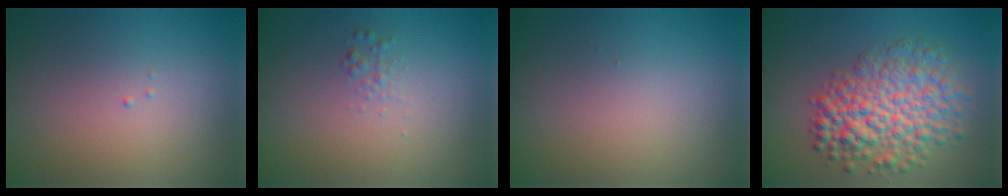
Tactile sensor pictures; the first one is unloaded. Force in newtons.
{"total": 0.9, "press": 0.9, "slide": 0.1}
{"total": 0.0}
{"total": 7.5, "press": 7.5, "slide": 0.2}